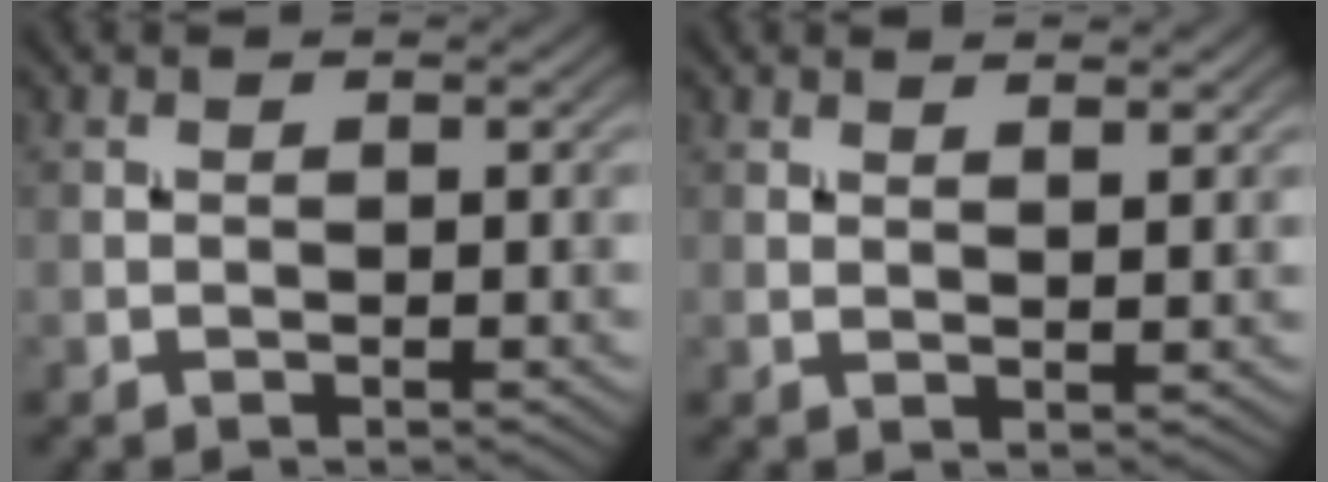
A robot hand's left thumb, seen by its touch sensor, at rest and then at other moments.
{"total": 2.6, "force": [1.8, 0.4, 1.8], "torque": [-0.023, -0.006, 0.033]}